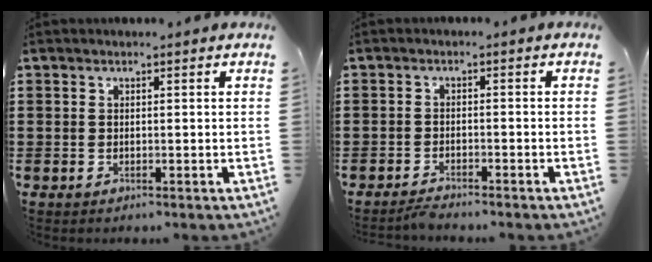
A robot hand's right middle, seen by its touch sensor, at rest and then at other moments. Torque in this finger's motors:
{"motor_torque": [-0.89, 0.92, -0.03, -0.01]}